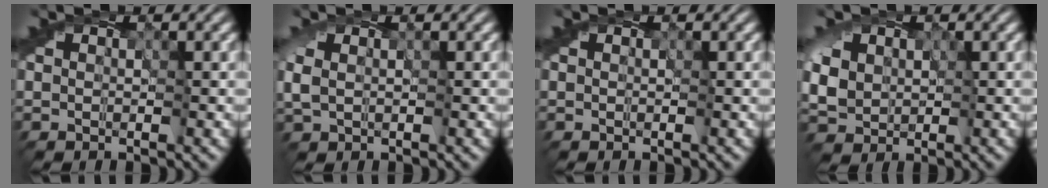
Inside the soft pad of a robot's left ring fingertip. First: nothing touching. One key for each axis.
{"total": 1.5, "fx": 0.3, "fy": 1.0, "fz": 1.0, "tx": -0.030, "ty": 0.004, "tz": 0.002}
{"total": 0.0}
{"total": 3.9, "fx": 1.0, "fy": 3.3, "fz": 1.8, "tx": -0.061, "ty": 0.013, "tz": 0.021}